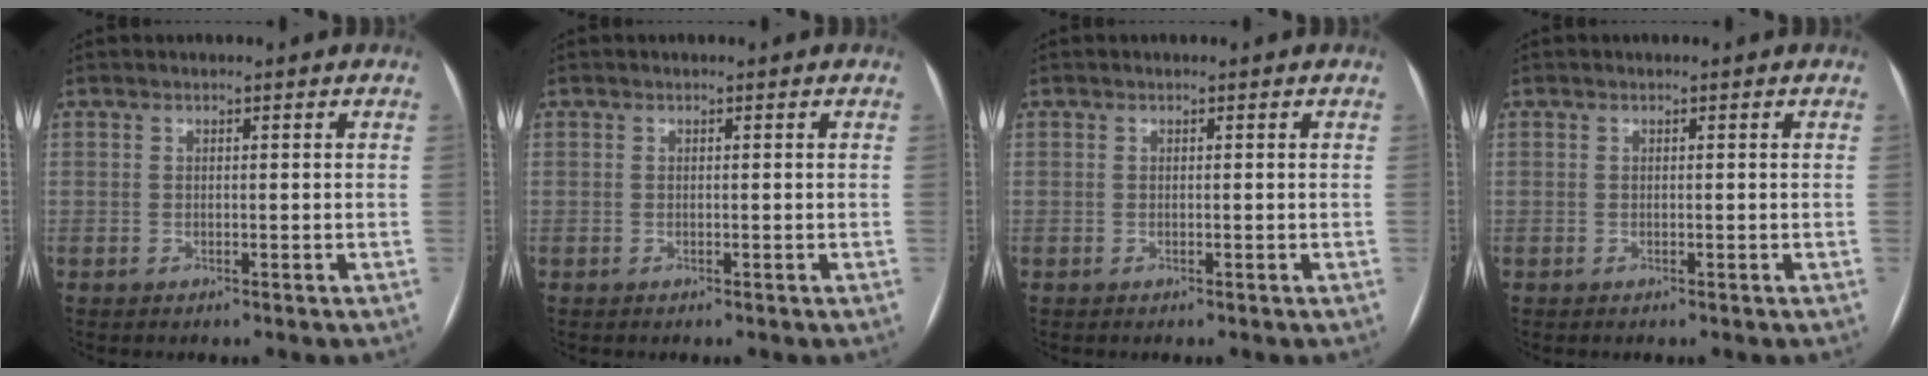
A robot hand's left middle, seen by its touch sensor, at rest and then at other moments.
{"total": 0.0}
{"total": 0.0}
{"total": 0.0}